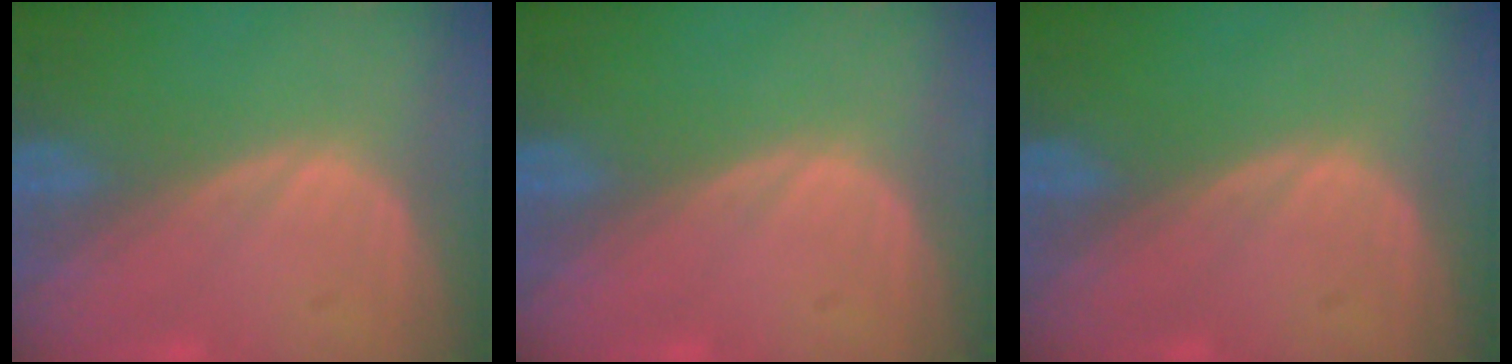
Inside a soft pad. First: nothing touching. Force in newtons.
{"total": 0.0}
{"total": 0.0}